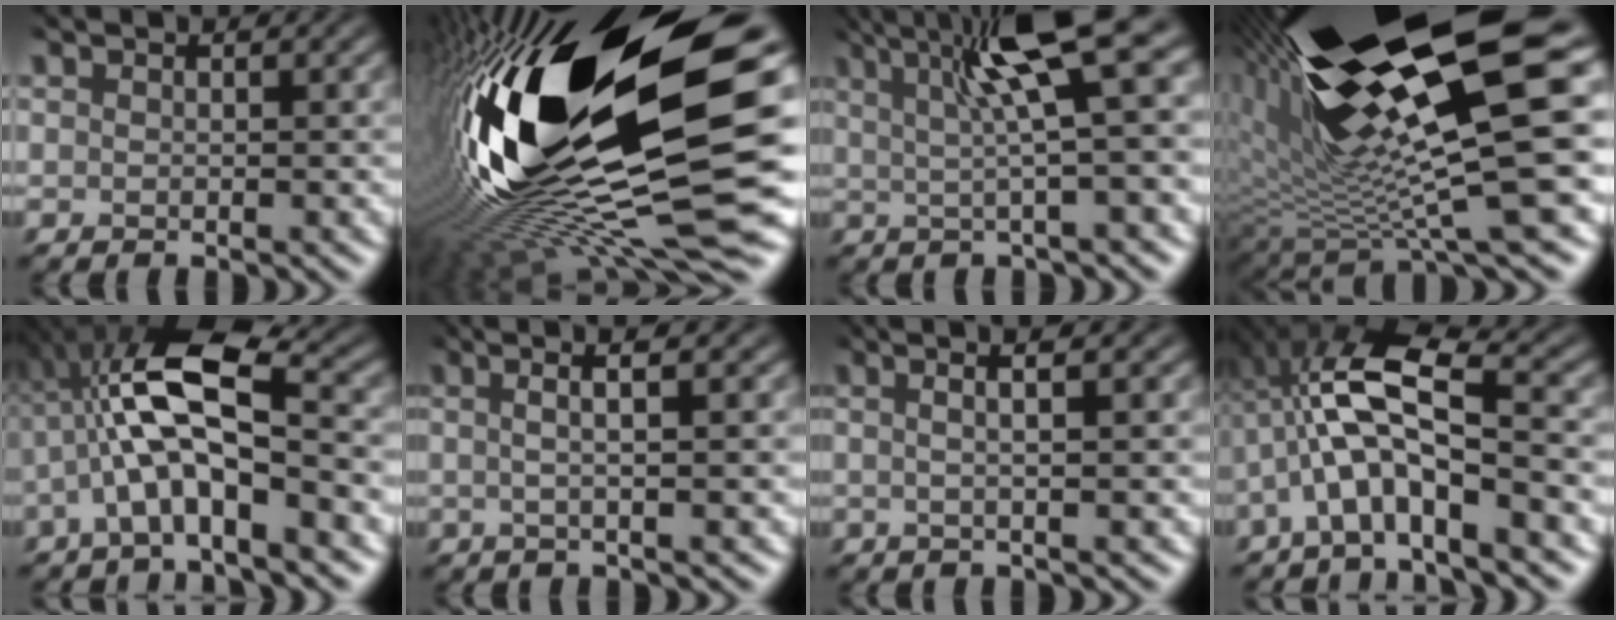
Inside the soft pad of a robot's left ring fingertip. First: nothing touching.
{"total": 19.7, "force": [1.0, 5.7, 18.8], "torque": [-0.345, -0.048, 0.015]}
{"total": 8.3, "force": [2.9, 1.8, 7.6], "torque": [-0.126, 0.013, 0.044]}
{"total": 18.1, "force": [6.0, 4.0, 16.6], "torque": [-0.264, -0.012, 0.112]}
{"total": 7.9, "force": [-1.9, 2.6, 7.2], "torque": [-0.135, 0.020, -0.050]}
{"total": 3.6, "force": [0.8, 0.8, 3.4], "torque": [-0.038, 0.008, -0.021]}
{"total": 4.2, "force": [1.4, 1.5, 3.7], "torque": [-0.034, 0.023, -0.014]}
{"total": 7.3, "force": [-2.5, 2.0, 6.6], "torque": [-0.128, 0.022, -0.060]}